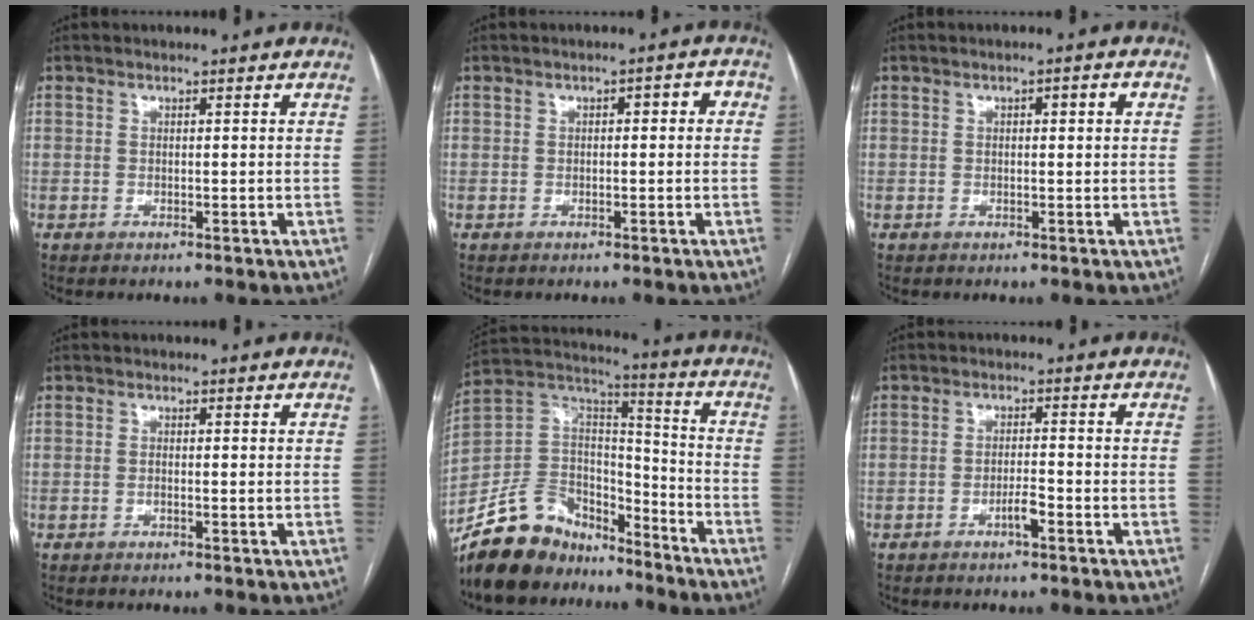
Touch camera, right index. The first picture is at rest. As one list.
[{"total": 2.5, "force": [0.1, 1.1, 2.3], "torque": [-0.026, 0.018, -0.002]}, {"total": 2.0, "force": [0.5, 0.4, 1.9], "torque": [-0.029, 0.008, 0.007]}, {"total": 0.7, "force": [-0.1, 0.1, 0.7], "torque": [-0.013, 0.000, -0.001]}, {"total": 14.2, "force": [-11.7, 7.3, 3.5], "torque": [-0.076, 0.061, -0.214]}, {"total": 2.5, "force": [-1.4, 0.3, 2.0], "torque": [-0.036, 0.000, -0.025]}]